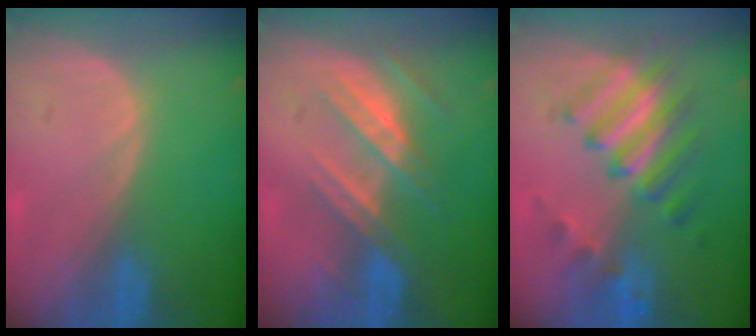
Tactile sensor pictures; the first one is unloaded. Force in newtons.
{"total": 7.3, "press": 6.8, "slide": 2.6}
{"total": 7.7, "press": 7.7, "slide": 0.9}